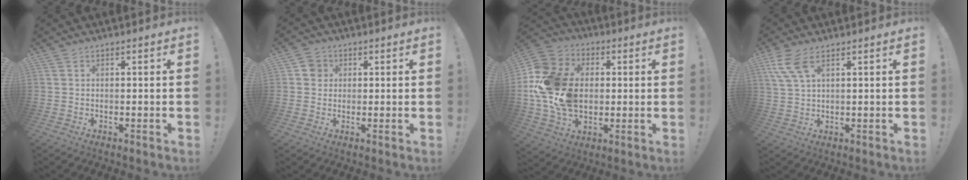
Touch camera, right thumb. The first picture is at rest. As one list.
[{"total": 4.2, "force": [0.9, 3.8, 1.3], "torque": [-0.011, 0.006, 0.016]}, {"total": 20.5, "force": [1.3, 15.7, 13.2], "torque": [-0.241, 0.014, 0.034]}, {"total": 7.2, "force": [4.1, 2.5, 5.4], "torque": [-0.111, -0.005, 0.080]}]